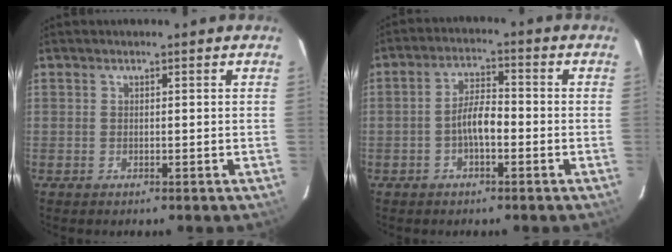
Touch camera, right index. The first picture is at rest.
{"total": 4.9, "force": [-1.8, 1.7, 4.2], "torque": [-0.084, 0.013, -0.033]}